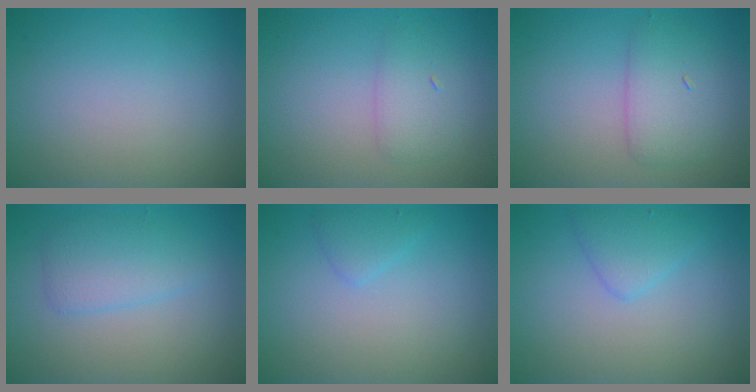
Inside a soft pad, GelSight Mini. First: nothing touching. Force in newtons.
{"total": 2.1, "press": 2.1, "slide": 0.1}
{"total": 3.4, "press": 3.4, "slide": 0.2}
{"total": 2.8, "press": 2.8, "slide": 0.1}
{"total": 1.3, "press": 1.3, "slide": 0.1}
{"total": 2.0, "press": 2.0, "slide": 0.1}